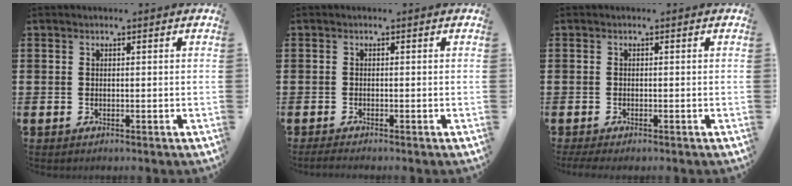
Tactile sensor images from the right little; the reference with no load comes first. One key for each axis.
{"total": 0.0}
{"total": 0.6, "fx": -0.5, "fy": 0.1, "fz": 0.4, "tx": -0.007, "ty": -0.003, "tz": -0.009}